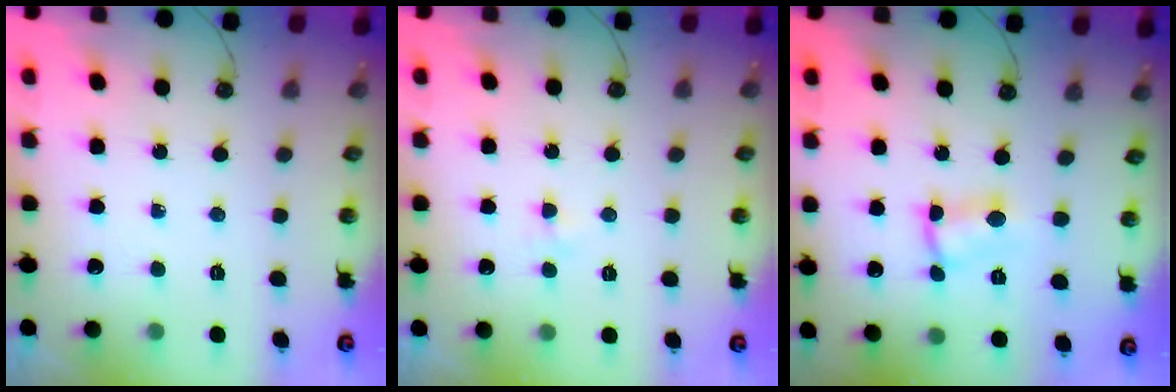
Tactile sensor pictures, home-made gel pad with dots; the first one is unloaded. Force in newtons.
{"total": 2.1, "press": 2.0, "slide": 0.3}
{"total": 2.3, "press": 2.3, "slide": 0.1}